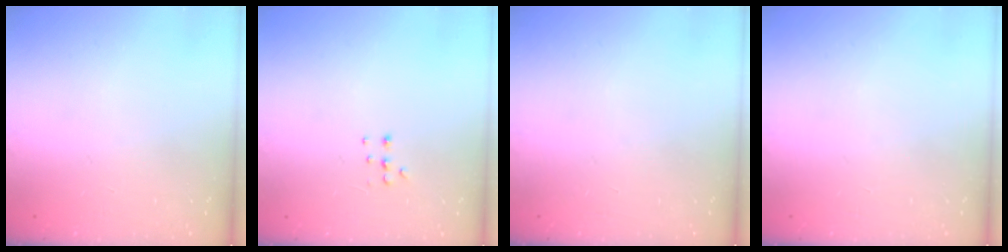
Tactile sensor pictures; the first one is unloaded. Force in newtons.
{"total": 5.7, "press": 5.6, "slide": 1.0}
{"total": 0.0}
{"total": 0.0}